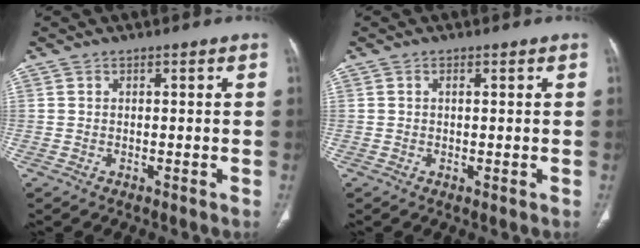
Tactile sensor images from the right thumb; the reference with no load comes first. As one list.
[{"total": 1.1, "force": [0.2, 0.3, 1.0], "torque": [-0.022, -0.003, 0.004]}]